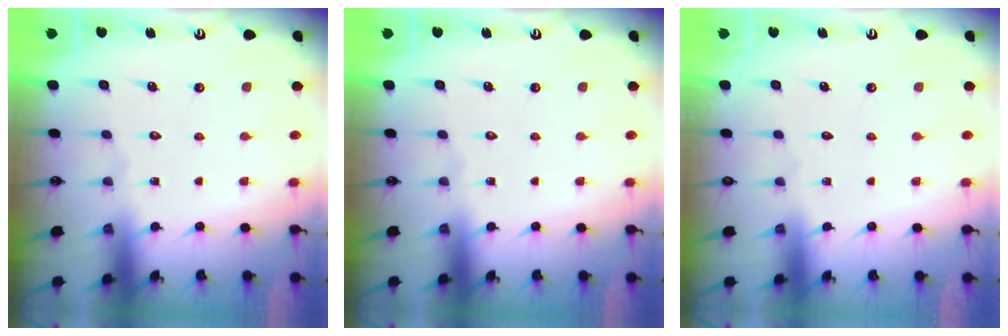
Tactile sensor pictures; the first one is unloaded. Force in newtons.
{"total": 0.0}
{"total": 0.0}